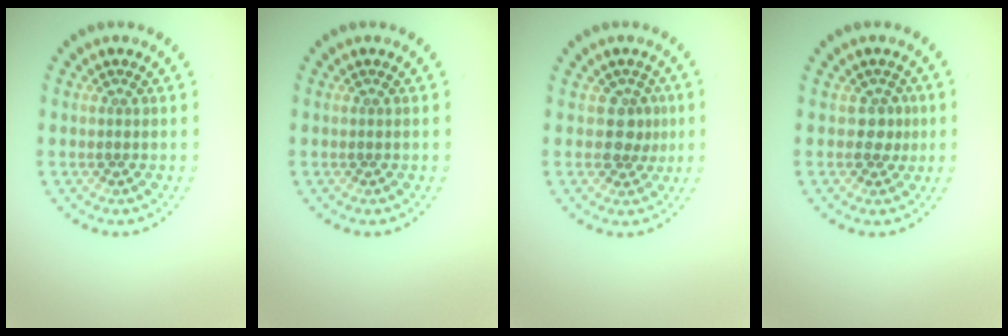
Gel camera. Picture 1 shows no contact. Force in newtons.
{"total": 0.0}
{"total": 1.9, "press": 1.6, "slide": 1.1}
{"total": 1.4, "press": 1.2, "slide": 0.8}